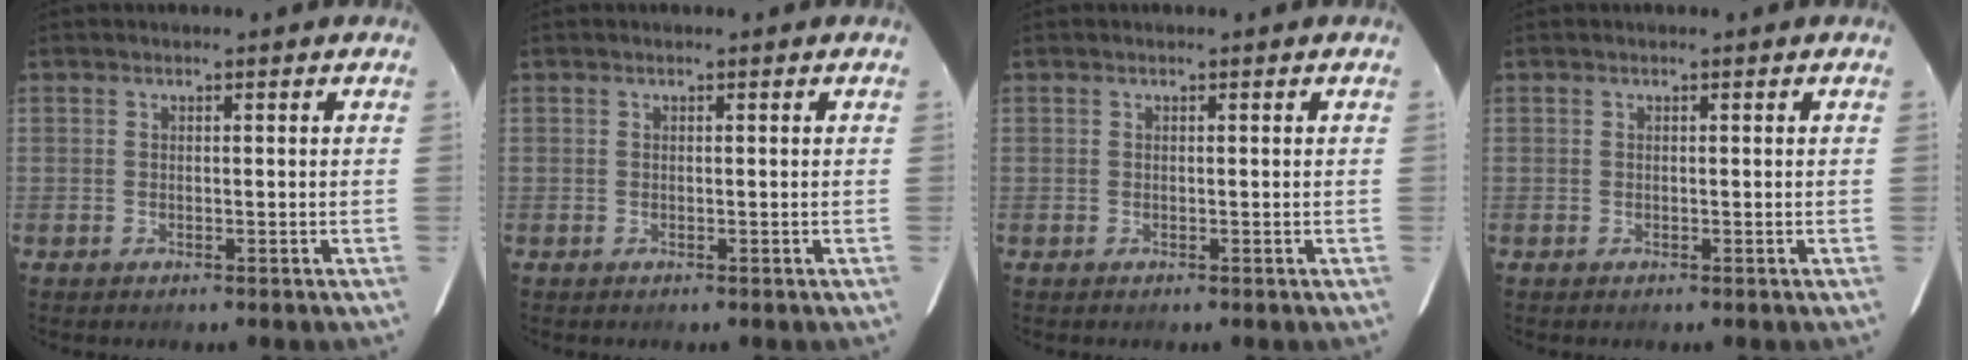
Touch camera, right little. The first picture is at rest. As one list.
[{"total": 0.0}, {"total": 0.0}, {"total": 0.0}]